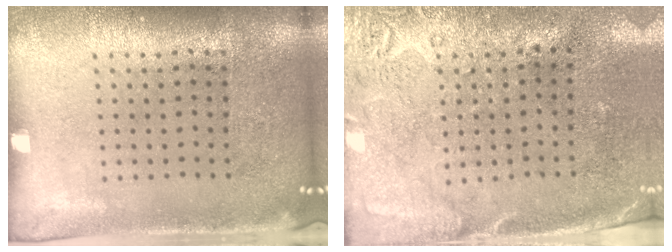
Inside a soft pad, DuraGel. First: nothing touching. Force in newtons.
{"total": 2.7, "press": 2.2, "slide": 1.7}